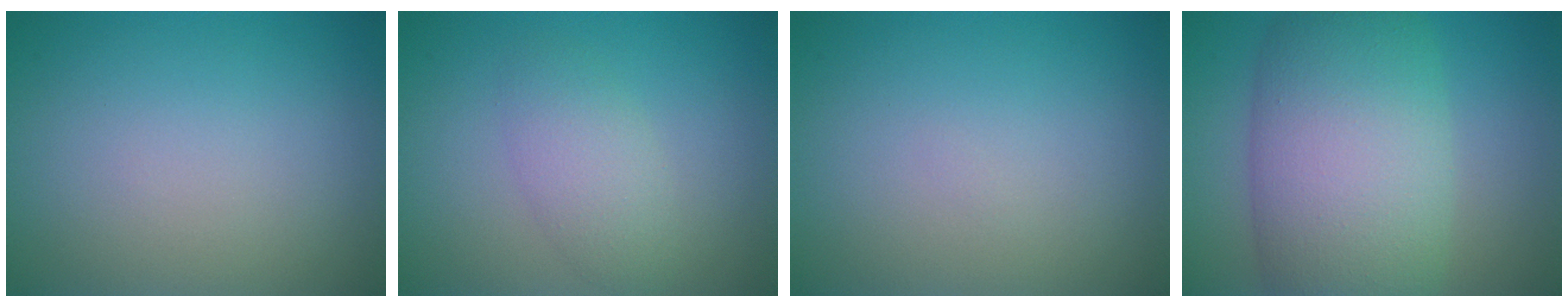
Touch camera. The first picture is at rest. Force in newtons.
{"total": 2.7, "press": 2.7, "slide": 0.1}
{"total": 0.0}
{"total": 11.2, "press": 11.2, "slide": 0.6}